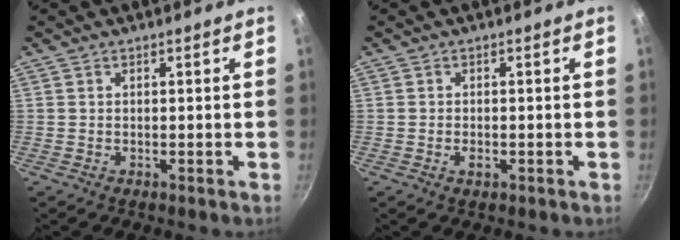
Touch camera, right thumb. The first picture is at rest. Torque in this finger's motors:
{"motor_torque": [-0.28, 0.09, -0.11, 0.00, 0.04]}